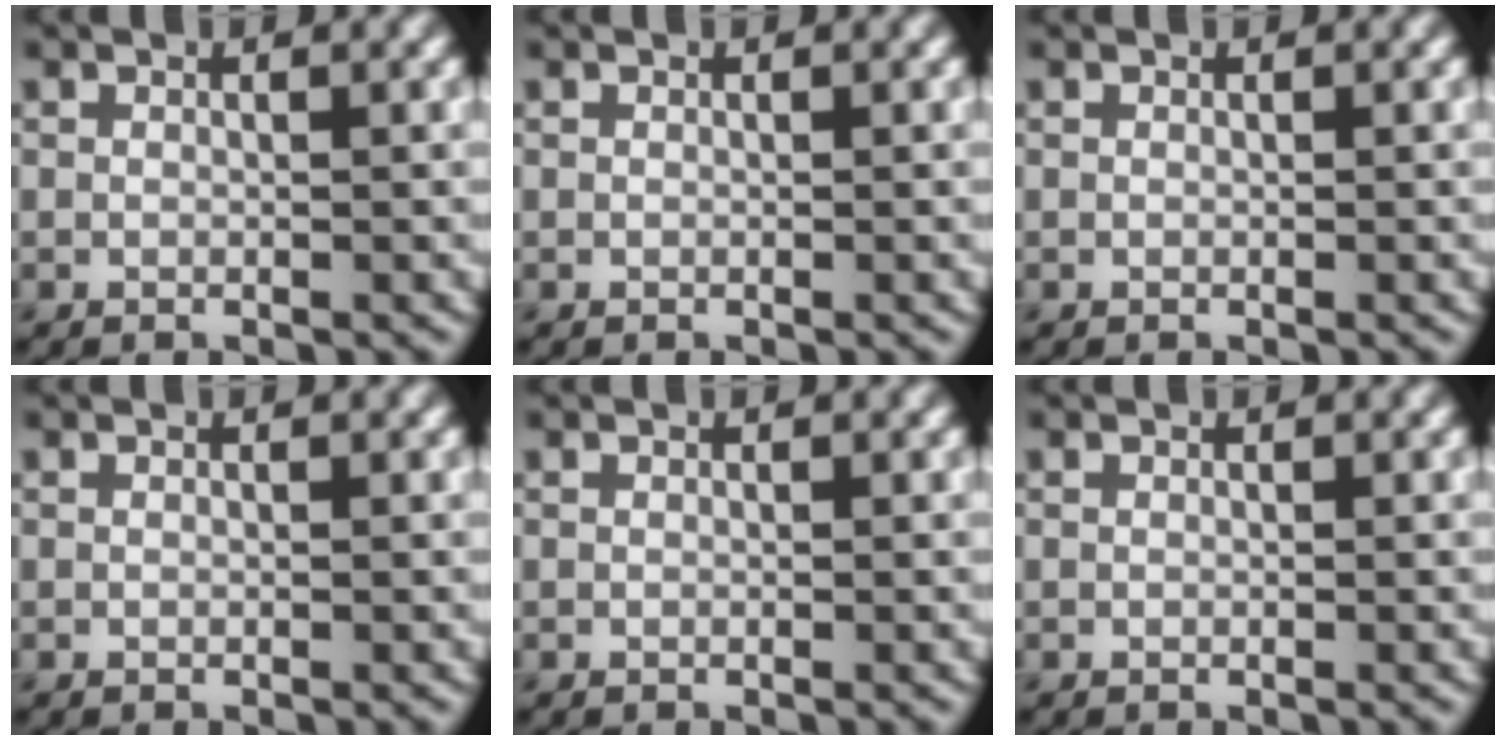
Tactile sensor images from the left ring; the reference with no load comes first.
{"total": 0.0}
{"total": 0.0}
{"total": 0.0}
{"total": 0.0}
{"total": 0.0}